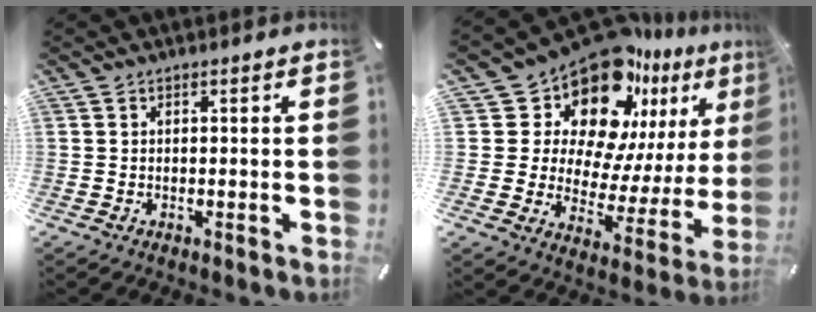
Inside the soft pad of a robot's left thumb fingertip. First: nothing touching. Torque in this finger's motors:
{"motor_torque": [2.45, 2.56, 0.39, -0.27, 0.07]}